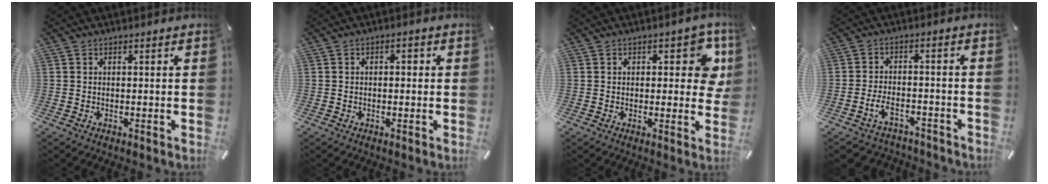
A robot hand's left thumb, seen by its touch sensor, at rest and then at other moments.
{"total": 1.7, "force": [-0.3, 1.0, 1.4], "torque": [-0.026, 0.005, -0.007]}
{"total": 8.7, "force": [2.8, 4.7, 6.7], "torque": [-0.067, -0.009, 0.042]}
{"total": 5.9, "force": [-3.3, 3.5, 3.4], "torque": [-0.074, 0.013, -0.063]}